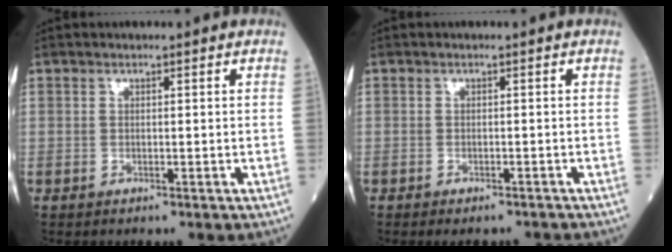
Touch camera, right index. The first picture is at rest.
{"total": 3.1, "force": [-2.9, 0.9, 0.9], "torque": [-0.003, -0.002, -0.037]}